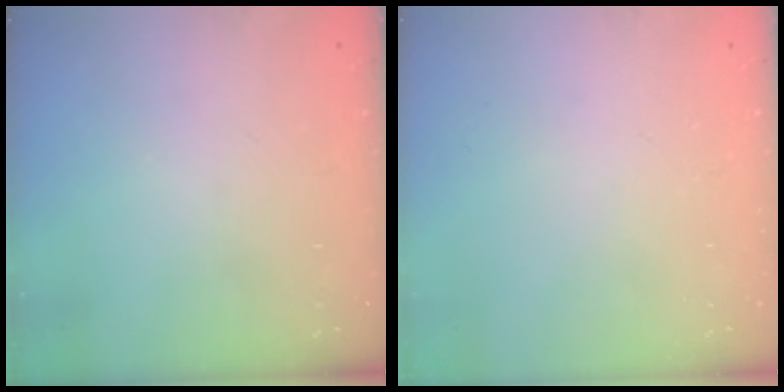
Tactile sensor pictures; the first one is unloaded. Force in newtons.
{"total": 0.0}